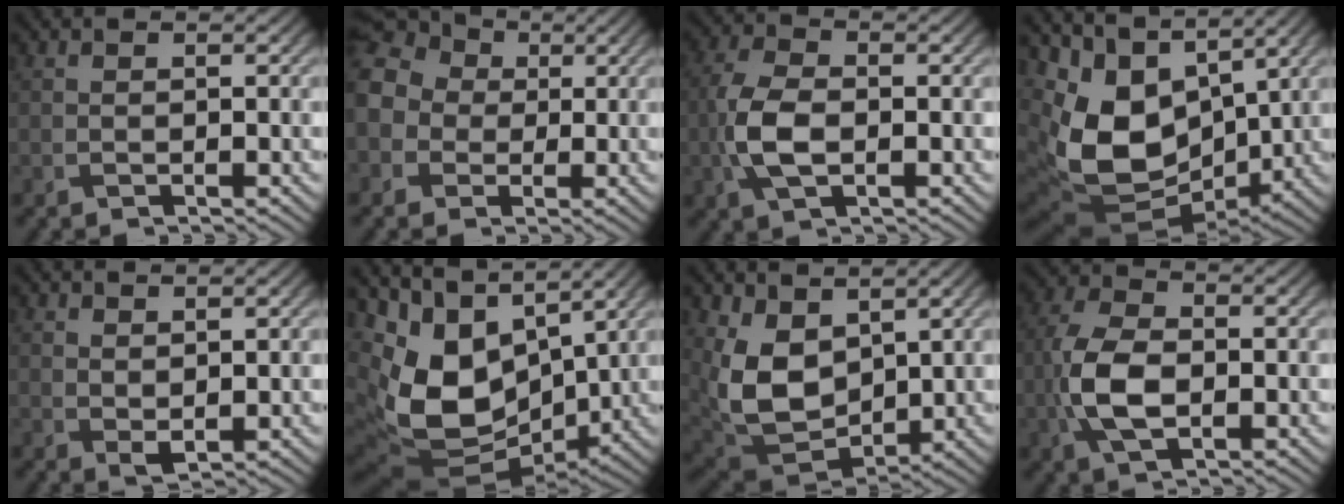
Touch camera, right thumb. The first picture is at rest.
{"total": 10.6, "force": [0.5, 9.3, 5.1], "torque": [-0.149, 0.010, -0.025]}
{"total": 6.5, "force": [-1.2, 3.6, 5.3], "torque": [-0.133, -0.001, -0.029]}
{"total": 13.9, "force": [1.7, 9.4, 10.1], "torque": [-0.228, -0.017, 0.032]}
{"total": 2.0, "force": [1.2, 0.9, 1.2], "torque": [-0.028, -0.005, 0.028]}
{"total": 15.4, "force": [1.8, 10.2, 11.4], "torque": [-0.261, -0.015, 0.037]}
{"total": 10.9, "force": [3.2, 7.2, 7.6], "torque": [-0.193, -0.012, 0.068]}
{"total": 7.9, "force": [-1.4, 4.4, 6.4], "torque": [-0.154, 0.002, -0.034]}